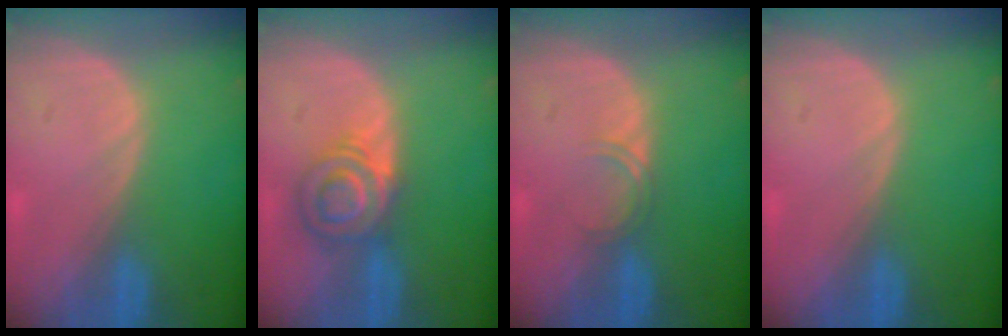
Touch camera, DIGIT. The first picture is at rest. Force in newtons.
{"total": 5.9, "press": 5.8, "slide": 0.8}
{"total": 1.7, "press": 1.7, "slide": 0.3}
{"total": 0.0}